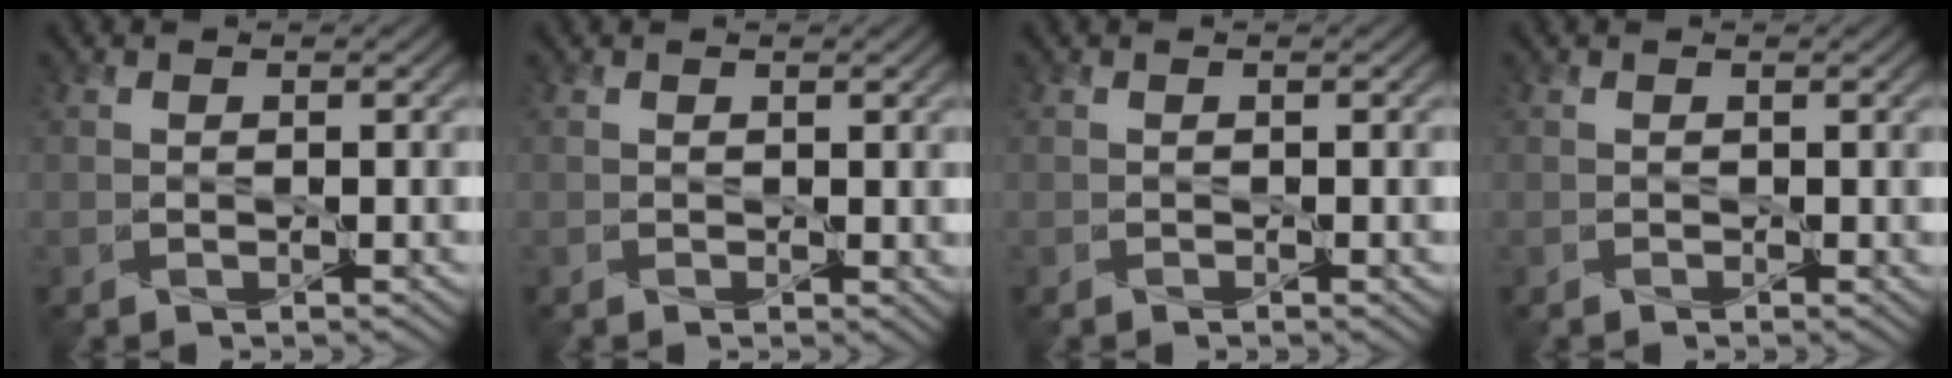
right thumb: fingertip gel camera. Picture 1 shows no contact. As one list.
[{"total": 0.9, "force": [0.5, 0.5, 0.5], "torque": [-0.007, -0.001, 0.009]}, {"total": 0.0}, {"total": 0.0}]